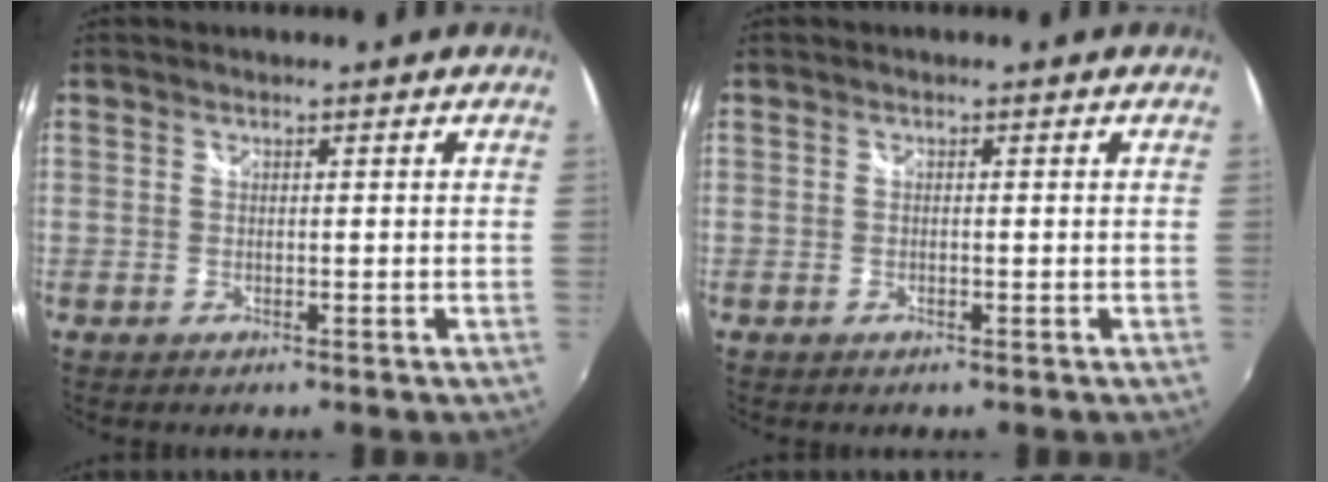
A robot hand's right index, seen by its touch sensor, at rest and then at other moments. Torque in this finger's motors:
{"motor_torque": [0.20, 0.58, 0.06, 0.00]}